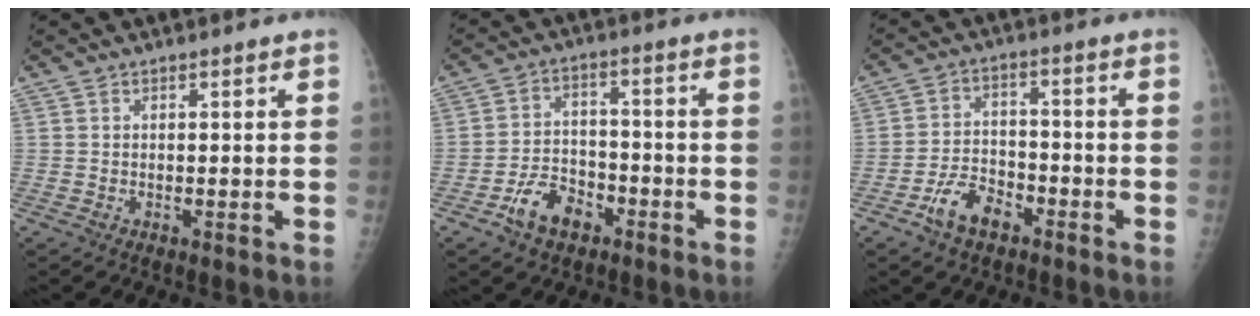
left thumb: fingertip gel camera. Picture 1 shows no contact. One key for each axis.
{"total": 8.2, "fx": -4.8, "fy": 5.2, "fz": 4.1, "tx": -0.052, "ty": 0.034, "tz": -0.082}
{"total": 7.5, "fx": -4.7, "fy": 4.3, "fz": 4.0, "tx": -0.061, "ty": 0.031, "tz": -0.082}